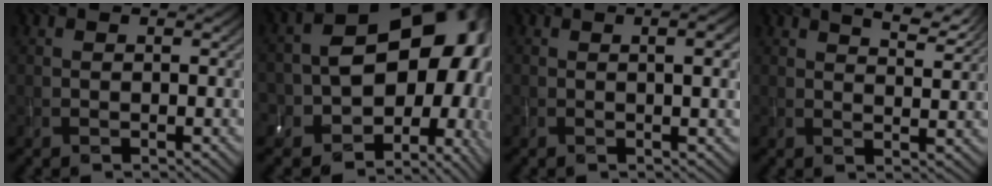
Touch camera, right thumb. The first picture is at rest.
{"total": 19.8, "force": [-1.7, 14.1, 13.9], "torque": [-0.177, -0.055, 0.020]}
{"total": 2.8, "force": [0.6, 0.6, 2.7], "torque": [-0.037, 0.007, 0.007]}
{"total": 5.6, "force": [4.1, 1.6, 3.5], "torque": [-0.059, -0.001, 0.066]}